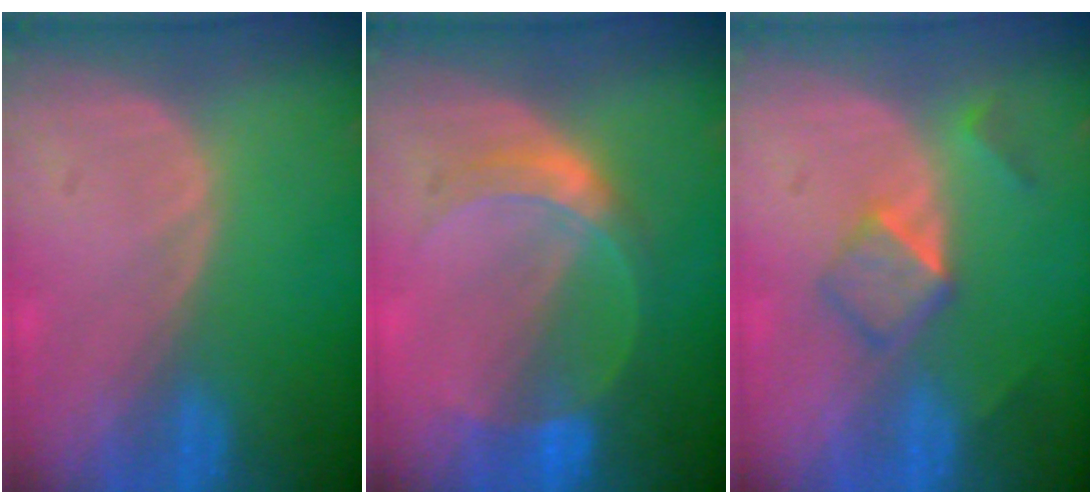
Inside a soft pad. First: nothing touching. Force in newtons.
{"total": 5.5, "press": 5.5, "slide": 0.1}
{"total": 5.2, "press": 4.6, "slide": 2.6}